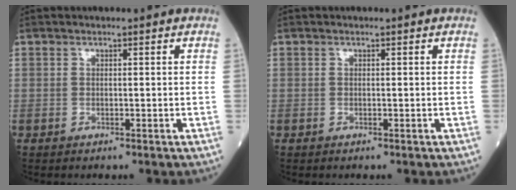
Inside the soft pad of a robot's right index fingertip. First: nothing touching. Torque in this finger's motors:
{"motor_torque": [0.00, 0.00, 0.00, 0.00]}